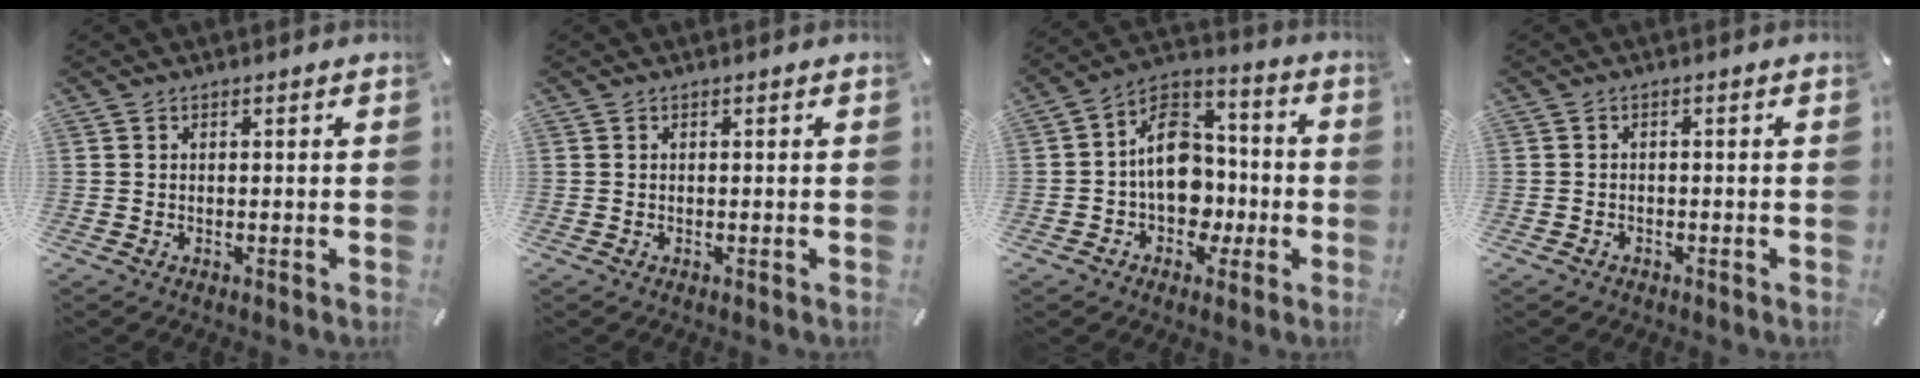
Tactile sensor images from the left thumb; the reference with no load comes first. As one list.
[{"total": 0.0}, {"total": 14.7, "force": [-2.2, 11.6, 8.8], "torque": [-0.129, 0.018, -0.035]}, {"total": 1.3, "force": [-0.8, 0.9, 0.2], "torque": [-0.005, 0.005, -0.020]}]